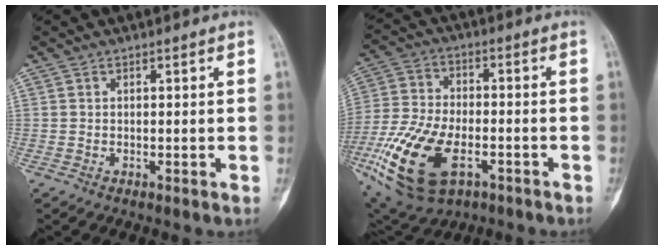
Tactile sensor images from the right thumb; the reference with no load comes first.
{"total": 20.3, "force": [-7.8, 11.0, 15.2], "torque": [-0.316, 0.006, -0.131]}